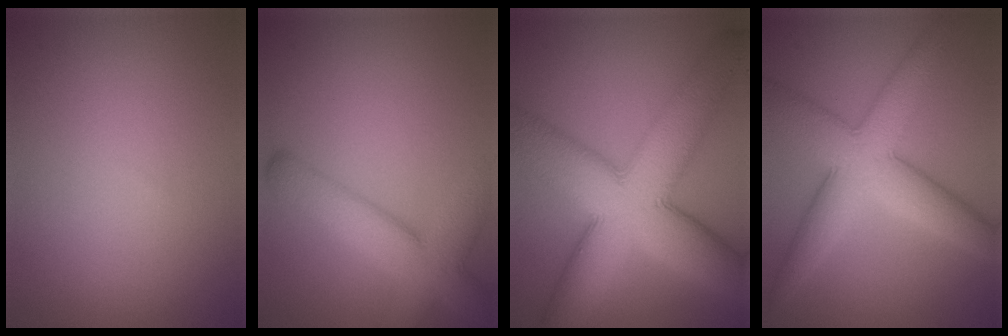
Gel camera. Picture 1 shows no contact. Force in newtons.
{"total": 6.8, "press": 6.8, "slide": 0.5}
{"total": 13.8, "press": 13.8, "slide": 0.3}
{"total": 7.7, "press": 7.7, "slide": 0.3}